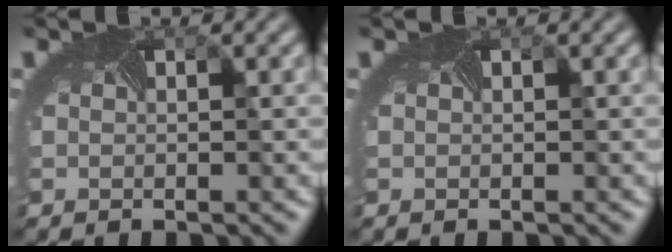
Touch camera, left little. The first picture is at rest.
{"total": 0.0}